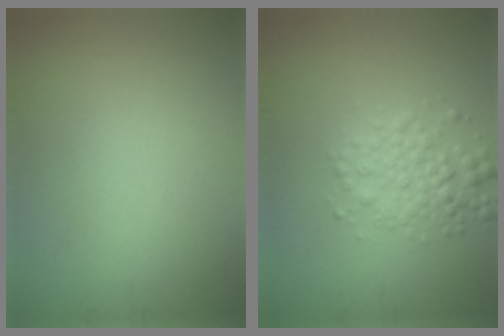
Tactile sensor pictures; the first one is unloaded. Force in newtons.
{"total": 2.9, "press": 2.9, "slide": 0.0}